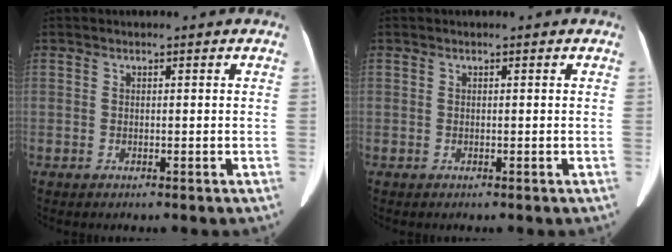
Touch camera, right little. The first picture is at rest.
{"total": 0.0}